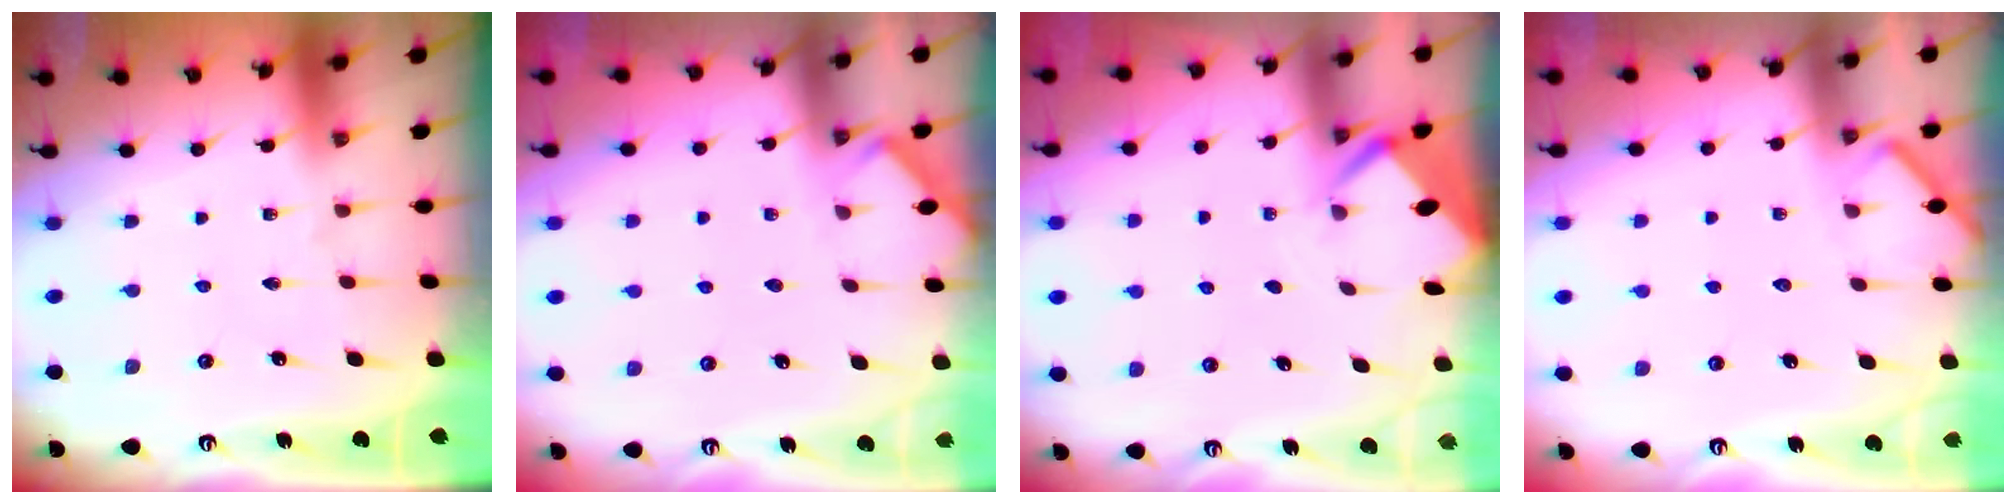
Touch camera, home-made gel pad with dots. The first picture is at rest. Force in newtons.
{"total": 2.3, "press": 2.3, "slide": 0.3}
{"total": 2.8, "press": 2.8, "slide": 0.2}
{"total": 3.7, "press": 3.6, "slide": 0.5}